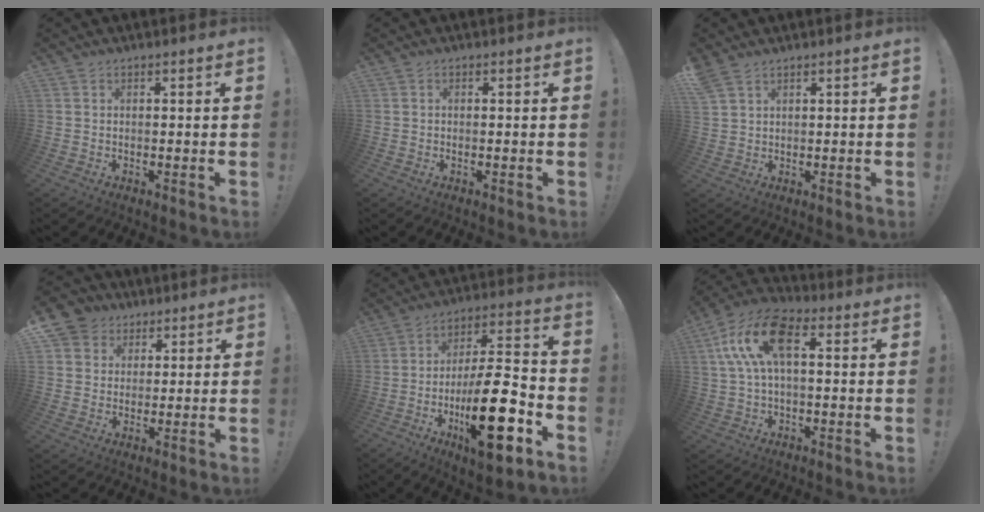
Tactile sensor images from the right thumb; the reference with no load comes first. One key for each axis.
{"total": 0.0}
{"total": 3.6, "fx": 2.7, "fy": 1.7, "fz": 1.6, "tx": -0.036, "ty": -0.009, "tz": 0.055}
{"total": 7.1, "fx": 3.2, "fy": 6.1, "fz": 1.4, "tx": -0.020, "ty": -0.017, "tz": 0.066}
{"total": 22.8, "fx": -7.8, "fy": 7.2, "fz": 20.1, "tx": -0.339, "ty": 0.047, "tz": -0.119}
{"total": 14.6, "fx": 3.5, "fy": 7.6, "fz": 12.0, "tx": -0.235, "ty": 0.007, "tz": 0.063}